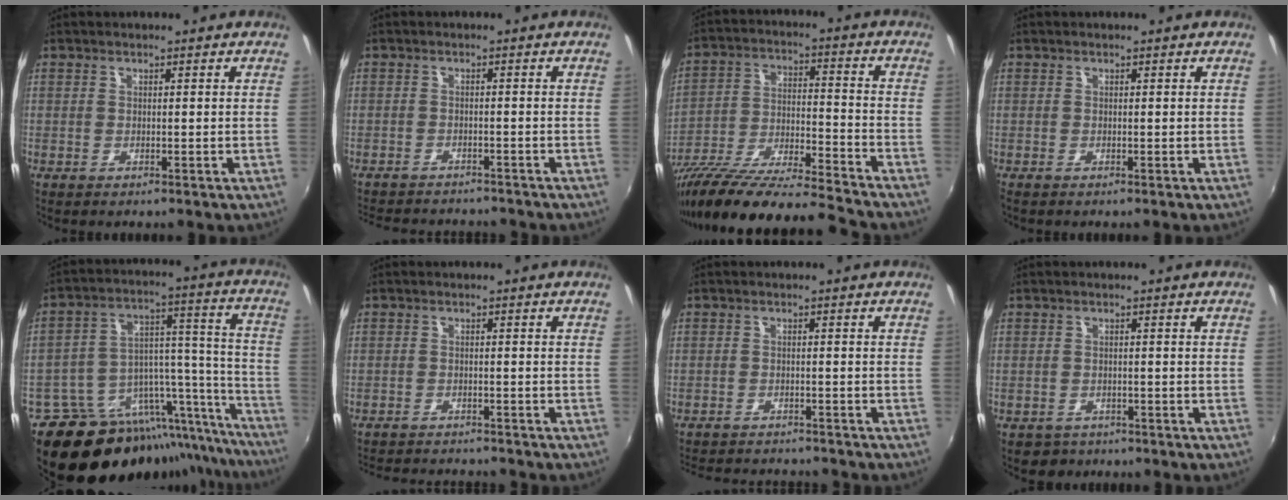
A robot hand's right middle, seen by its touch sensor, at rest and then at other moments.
{"total": 9.8, "force": [-8.9, 2.7, 3.1], "torque": [-0.079, -0.015, -0.130]}
{"total": 20.3, "force": [-17.2, 1.4, 10.8], "torque": [-0.188, -0.037, -0.287]}
{"total": 0.0}
{"total": 24.7, "force": [-18.9, 11.3, 11.3], "torque": [-0.149, 0.054, -0.259]}
{"total": 8.5, "force": [-8.0, 1.7, 2.5], "torque": [-0.066, -0.013, -0.118]}
{"total": 10.0, "force": [-9.2, 2.4, 3.1], "torque": [-0.079, -0.013, -0.135]}
{"total": 3.1, "force": [-2.0, 2.3, 0.4], "torque": [-0.017, -0.004, -0.028]}